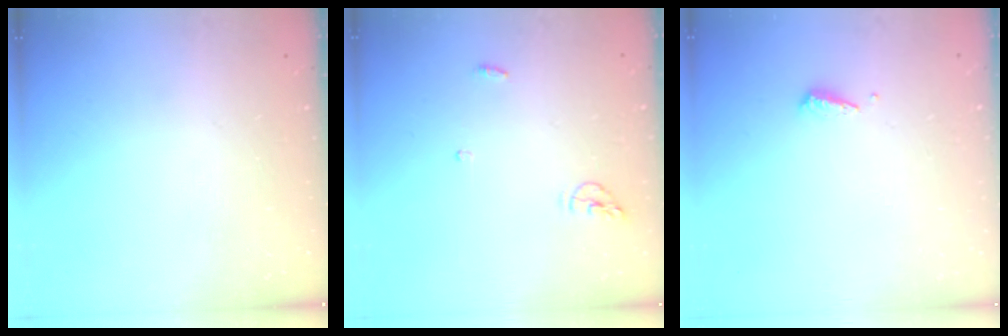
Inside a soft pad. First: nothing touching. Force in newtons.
{"total": 5.2, "press": 5.2, "slide": 0.7}
{"total": 2.9, "press": 2.9, "slide": 0.4}